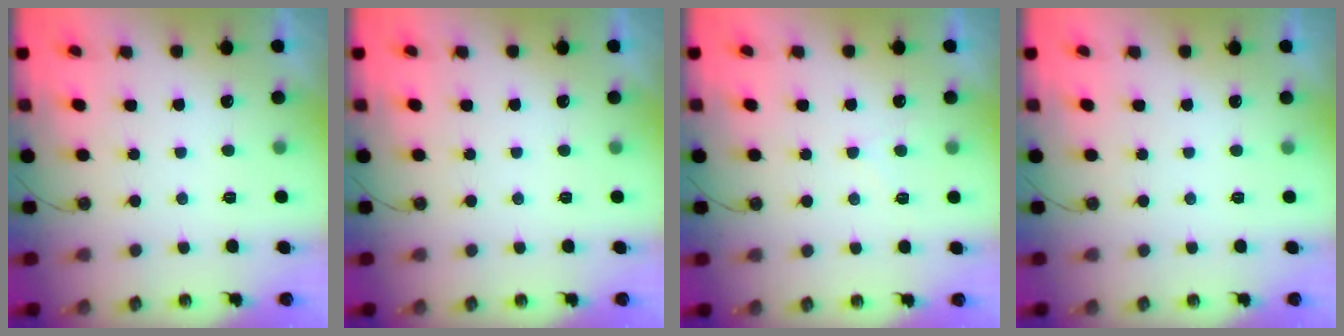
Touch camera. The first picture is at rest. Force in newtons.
{"total": 0.0}
{"total": 4.8, "press": 4.8, "slide": 0.6}
{"total": 0.0}